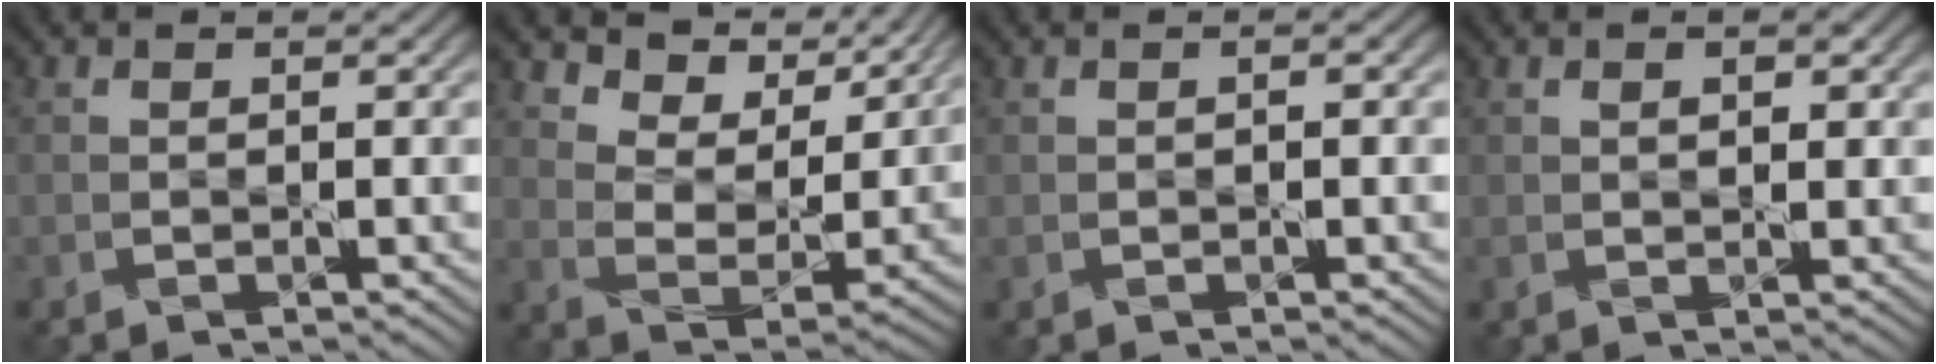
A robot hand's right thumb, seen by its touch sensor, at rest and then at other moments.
{"total": 8.9, "force": [6.7, 4.1, 4.1], "torque": [-0.093, -0.009, 0.111]}
{"total": 0.8, "force": [0.0, 0.2, 0.8], "torque": [-0.016, 0.003, 0.001]}
{"total": 1.9, "force": [0.7, 0.9, 1.5], "torque": [-0.024, -0.005, 0.016]}